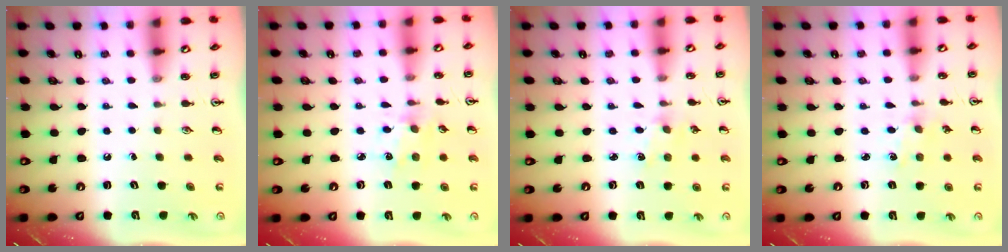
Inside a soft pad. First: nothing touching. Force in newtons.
{"total": 2.0, "press": 2.0, "slide": 0.4}
{"total": 1.8, "press": 1.8, "slide": 0.4}
{"total": 0.7, "press": 0.7, "slide": 0.2}